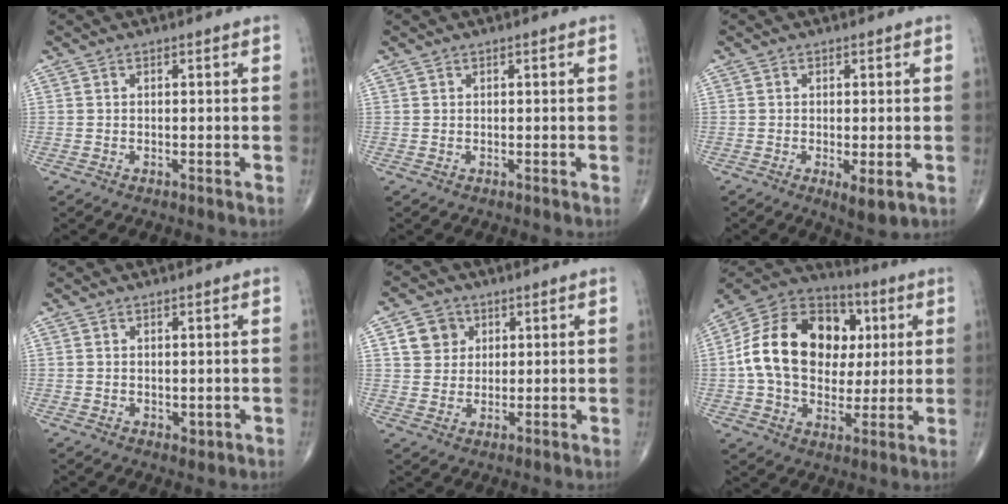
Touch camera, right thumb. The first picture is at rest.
{"total": 0.0}
{"total": 3.9, "force": [-1.1, 1.3, 3.5], "torque": [-0.058, -0.013, -0.015]}
{"total": 1.3, "force": [0.2, 1.0, 0.9], "torque": [-0.014, -0.005, 0.008]}
{"total": 6.2, "force": [2.3, 5.4, 1.9], "torque": [-0.007, -0.006, 0.040]}
{"total": 22.8, "force": [2.7, 16.8, 15.1], "torque": [-0.252, 0.023, 0.048]}